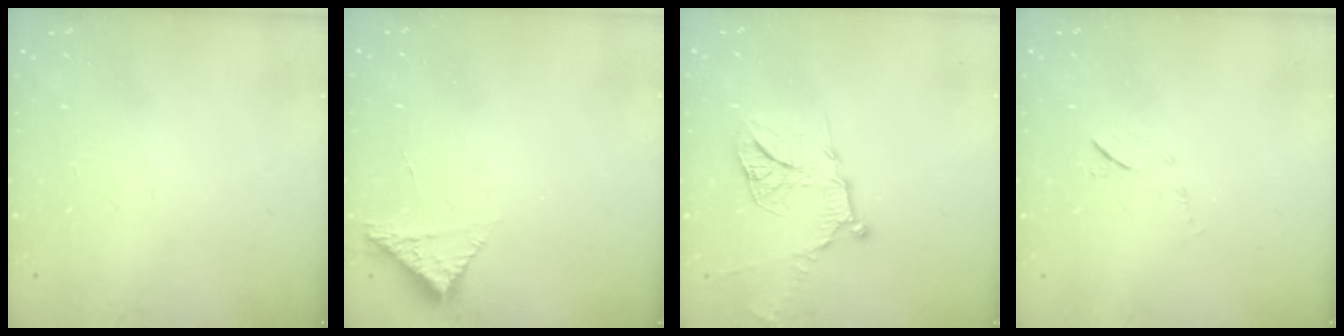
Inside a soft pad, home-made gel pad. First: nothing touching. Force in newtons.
{"total": 4.3, "press": 4.3, "slide": 0.3}
{"total": 13.4, "press": 13.3, "slide": 1.2}
{"total": 6.1, "press": 6.0, "slide": 0.9}